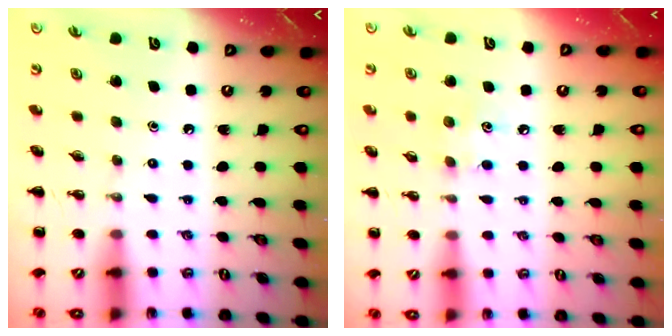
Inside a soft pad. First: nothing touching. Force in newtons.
{"total": 5.5, "press": 5.3, "slide": 1.3}